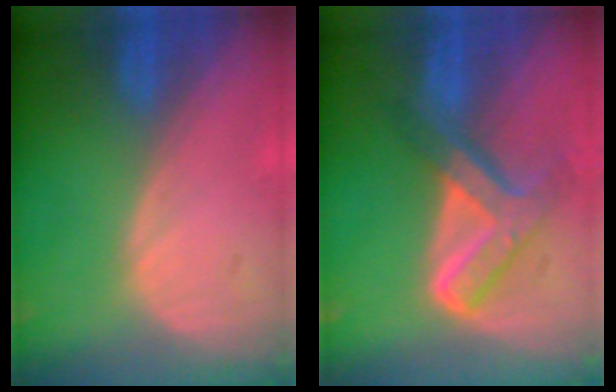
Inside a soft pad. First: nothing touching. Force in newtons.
{"total": 7.7, "press": 6.5, "slide": 4.2}